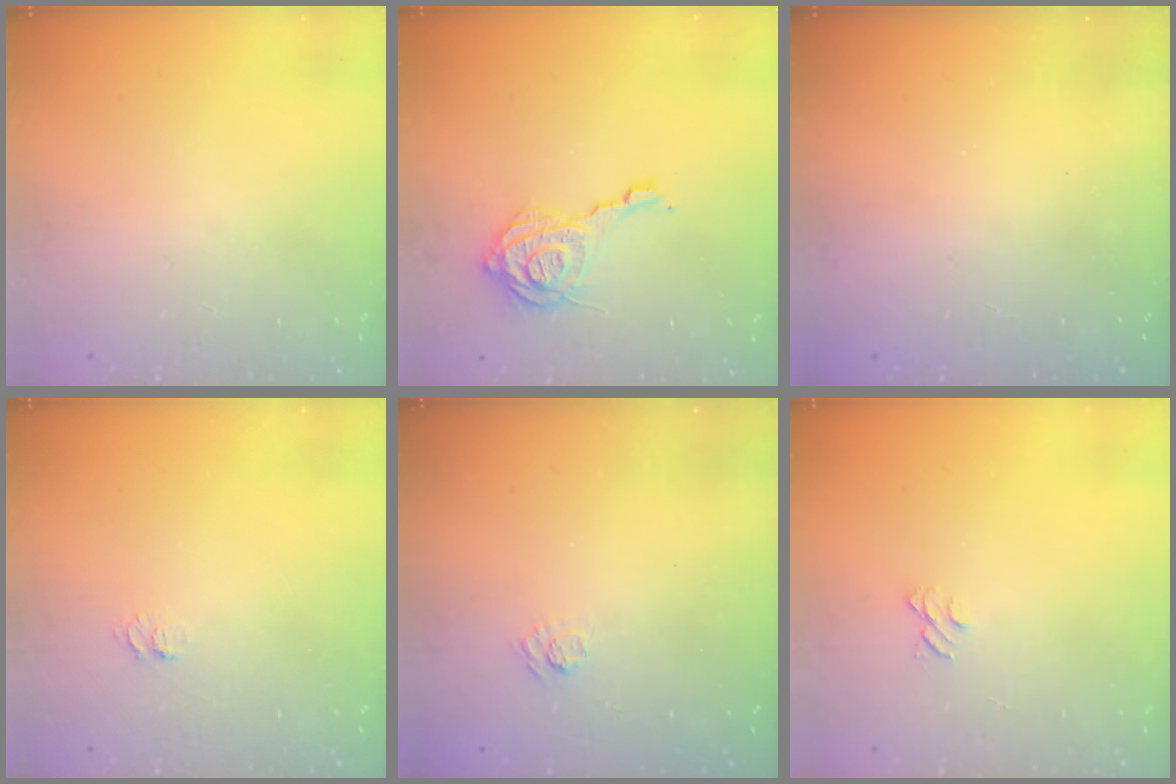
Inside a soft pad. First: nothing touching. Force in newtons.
{"total": 14.4, "press": 14.3, "slide": 1.9}
{"total": 2.3, "press": 2.2, "slide": 0.8}
{"total": 4.4, "press": 4.4, "slide": 0.5}
{"total": 3.9, "press": 3.6, "slide": 1.4}
{"total": 3.8, "press": 3.8, "slide": 0.3}